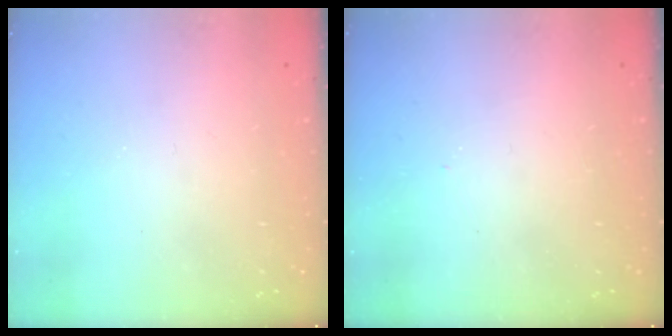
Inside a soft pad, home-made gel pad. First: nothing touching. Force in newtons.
{"total": 3.4, "press": 3.3, "slide": 0.4}